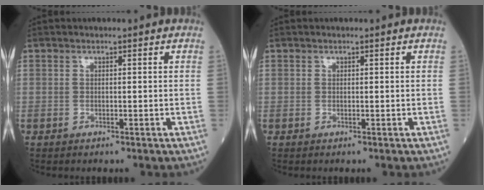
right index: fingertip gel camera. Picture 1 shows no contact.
{"total": 0.0}